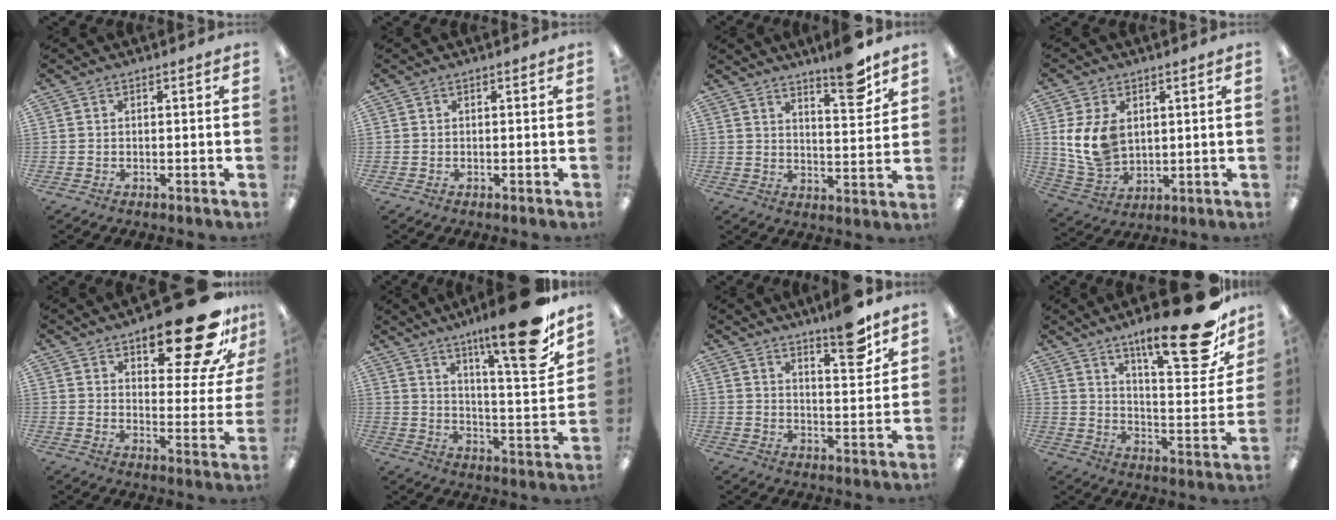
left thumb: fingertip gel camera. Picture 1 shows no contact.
{"total": 0.0}
{"total": 10.4, "force": [7.9, 2.4, 6.3], "torque": [-0.079, -0.053, 0.129]}
{"total": 11.0, "force": [2.9, 7.8, 7.2], "torque": [-0.158, -0.007, 0.055]}
{"total": 21.4, "force": [15.1, 7.9, 12.9], "torque": [-0.167, -0.101, 0.245]}
{"total": 20.0, "force": [14.2, 3.5, 13.7], "torque": [-0.196, -0.103, 0.220]}
{"total": 10.6, "force": [7.9, 2.5, 6.5], "torque": [-0.081, -0.051, 0.129]}
{"total": 23.3, "force": [16.1, 6.6, 15.5], "torque": [-0.215, -0.112, 0.254]}